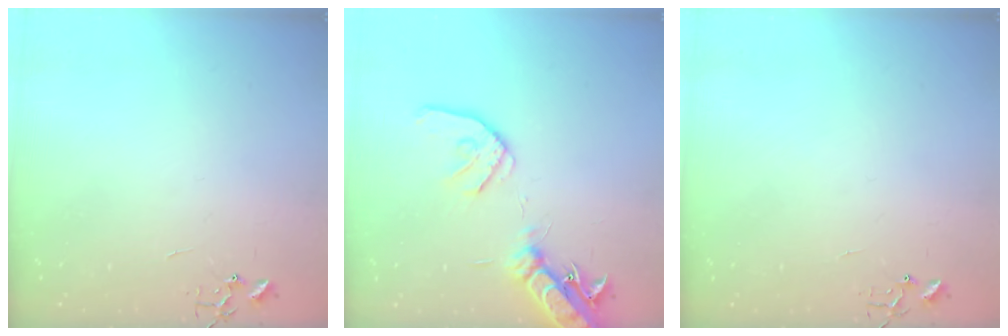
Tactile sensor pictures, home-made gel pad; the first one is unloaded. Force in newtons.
{"total": 16.5, "press": 16.2, "slide": 2.9}
{"total": 4.9, "press": 4.8, "slide": 0.6}